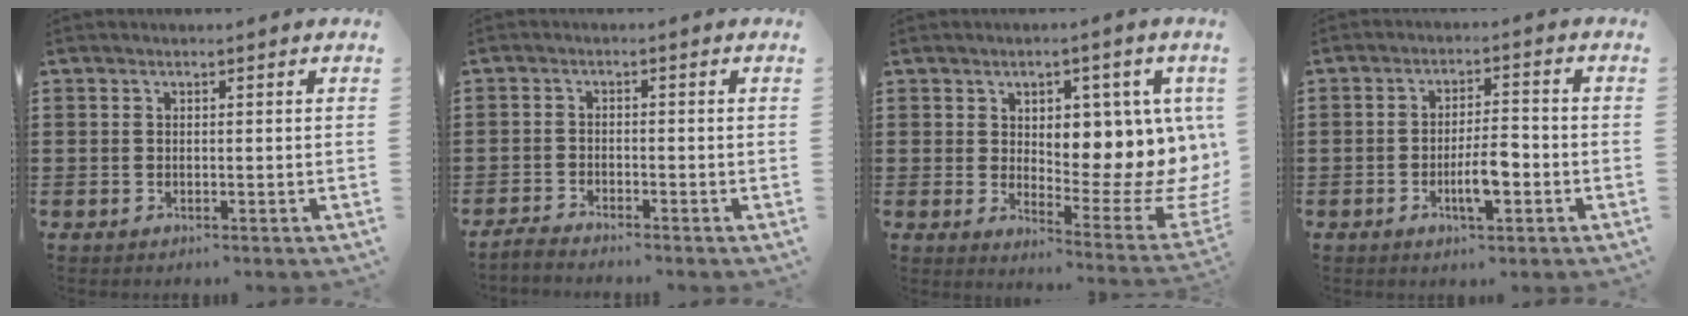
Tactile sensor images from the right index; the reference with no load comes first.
{"total": 1.7, "force": [-1.7, -0.1, 0.1], "torque": [-0.005, 0.003, -0.035]}
{"total": 7.7, "force": [2.7, 3.6, 6.2], "torque": [-0.083, -0.049, 0.040]}
{"total": 5.8, "force": [-2.0, 1.7, 5.2], "torque": [-0.099, 0.000, -0.039]}